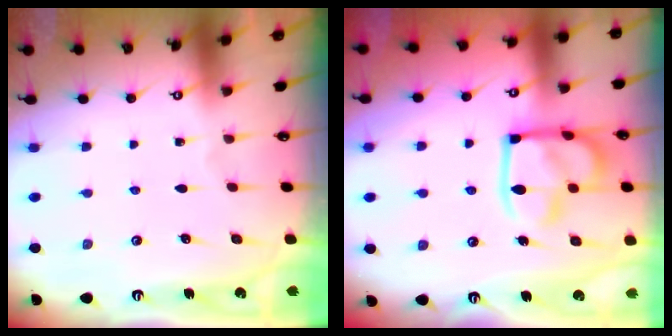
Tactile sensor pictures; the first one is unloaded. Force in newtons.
{"total": 15.7, "press": 15.6, "slide": 1.7}